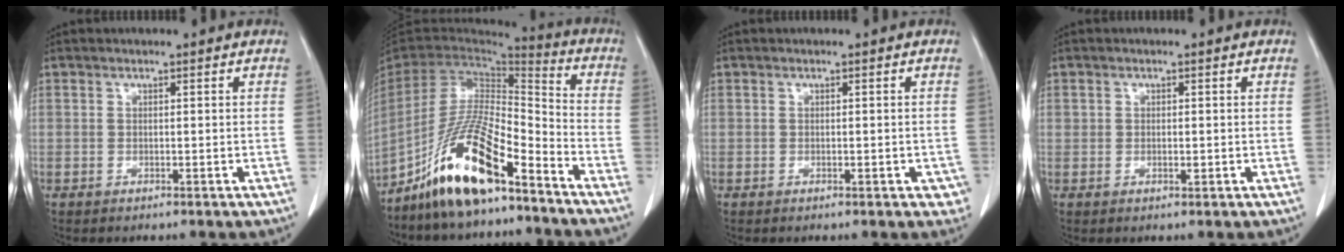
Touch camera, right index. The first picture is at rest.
{"total": 15.5, "force": [-10.5, 2.7, 11.0], "torque": [-0.220, -0.001, -0.194]}
{"total": 2.4, "force": [-1.0, 1.0, 1.9], "torque": [-0.014, 0.002, -0.009]}
{"total": 1.1, "force": [-0.2, 0.7, 0.9], "torque": [-0.016, 0.000, 0.000]}